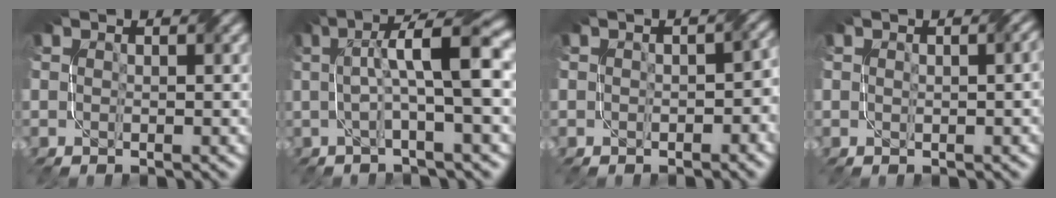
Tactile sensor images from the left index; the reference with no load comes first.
{"total": 6.9, "force": [1.0, 1.1, 6.8], "torque": [-0.106, 0.015, 0.012]}
{"total": 3.2, "force": [-0.4, 2.0, 2.4], "torque": [-0.021, -0.004, -0.006]}
{"total": 1.8, "force": [0.2, 0.6, 1.7], "torque": [-0.020, 0.004, 0.009]}